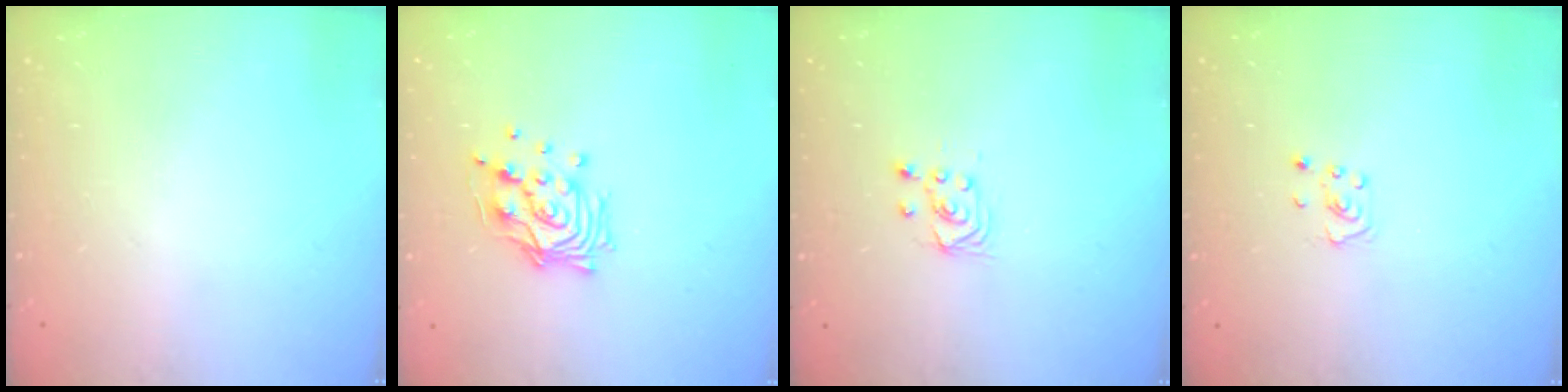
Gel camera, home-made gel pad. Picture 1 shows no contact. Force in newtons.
{"total": 12.5, "press": 12.4, "slide": 1.5}
{"total": 2.9, "press": 2.7, "slide": 1.0}
{"total": 2.8, "press": 2.8, "slide": 0.3}